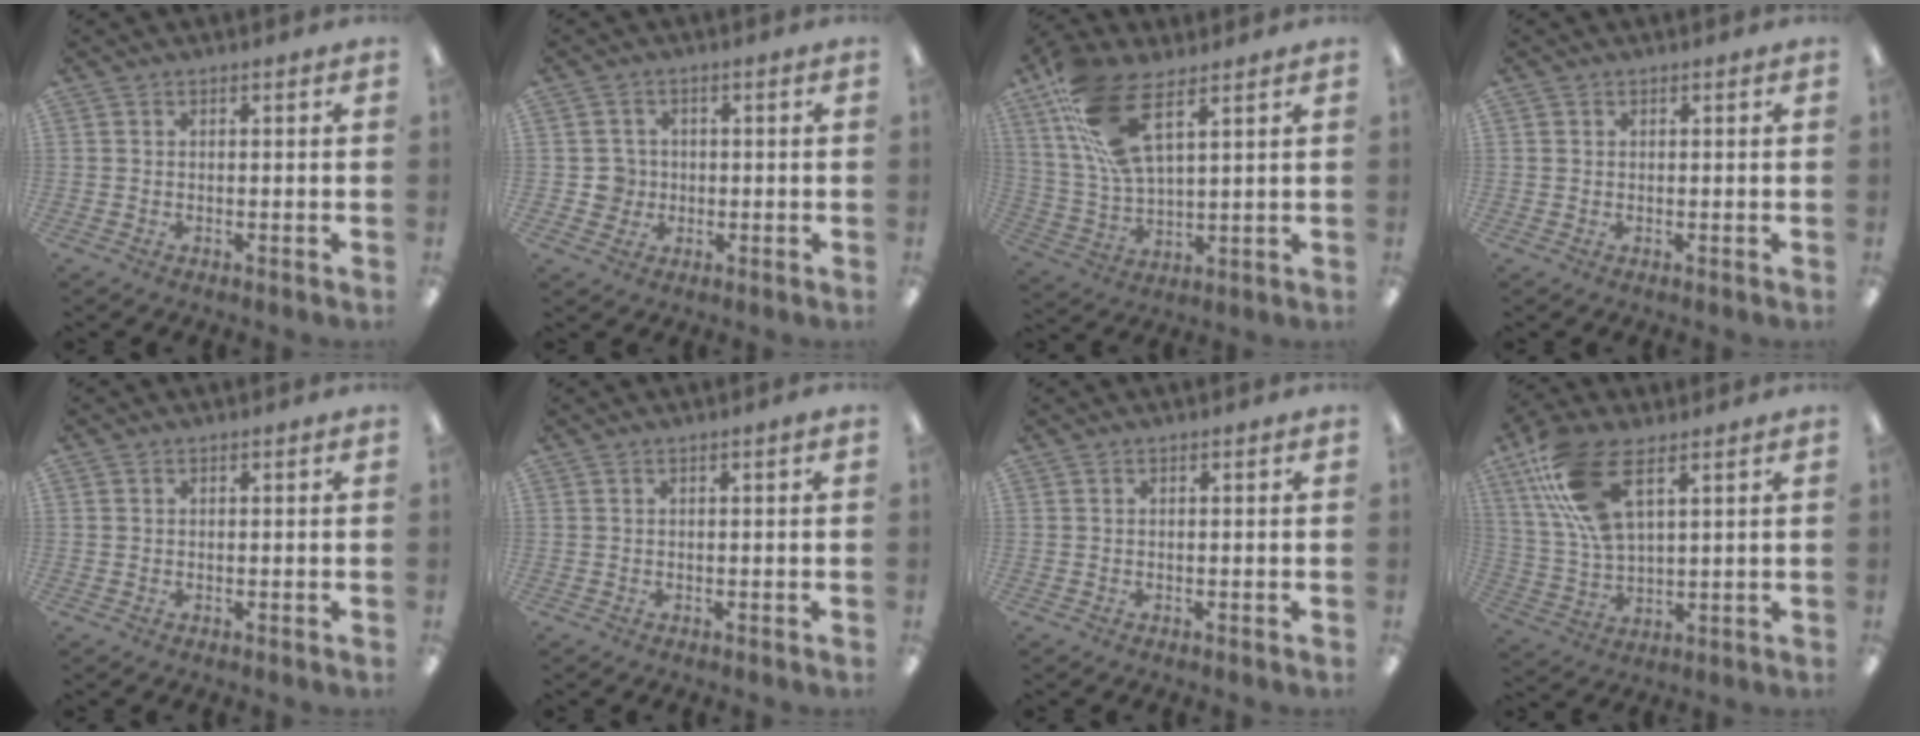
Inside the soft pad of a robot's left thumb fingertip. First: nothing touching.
{"total": 4.4, "force": [-0.2, 4.3, 0.6], "torque": [-0.004, 0.005, -0.006]}
{"total": 16.5, "force": [9.2, 6.7, 11.9], "torque": [-0.254, -0.027, 0.169]}
{"total": 0.9, "force": [0.3, 0.9, 0.2], "torque": [-0.005, 0.005, 0.004]}
{"total": 0.6, "force": [0.2, 0.6, 0.1], "torque": [-0.003, 0.005, 0.002]}
{"total": 0.5, "force": [0.1, 0.0, 0.5], "torque": [-0.008, 0.000, 0.002]}
{"total": 0.0}
{"total": 15.2, "force": [7.9, 6.7, 11.1], "torque": [-0.244, -0.016, 0.145]}